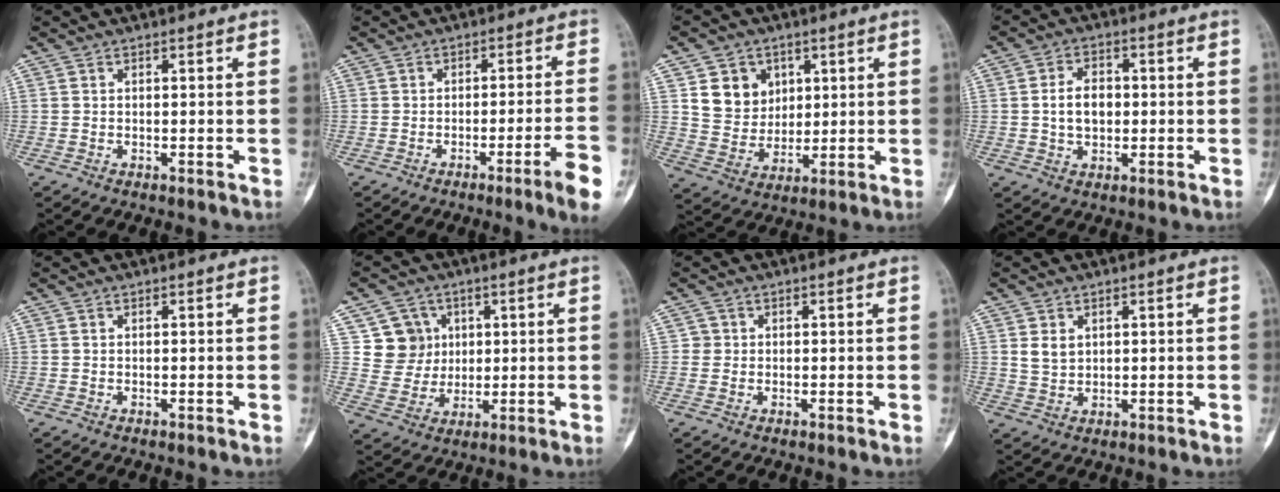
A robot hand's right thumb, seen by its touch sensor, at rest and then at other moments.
{"total": 8.2, "force": [-4.2, -0.3, 7.0], "torque": [-0.097, 0.013, -0.060]}
{"total": 9.2, "force": [3.6, 7.9, 3.3], "torque": [-0.021, -0.017, 0.070]}
{"total": 6.3, "force": [0.0, 4.4, 4.5], "torque": [-0.068, 0.011, 0.001]}
{"total": 0.0}
{"total": 8.4, "force": [2.8, 7.8, 1.4], "torque": [0.015, -0.008, 0.053]}
{"total": 1.3, "force": [0.0, 1.3, 0.0], "torque": [0.010, 0.005, -0.002]}
{"total": 3.2, "force": [1.2, 2.4, 1.8], "torque": [-0.021, -0.008, 0.027]}